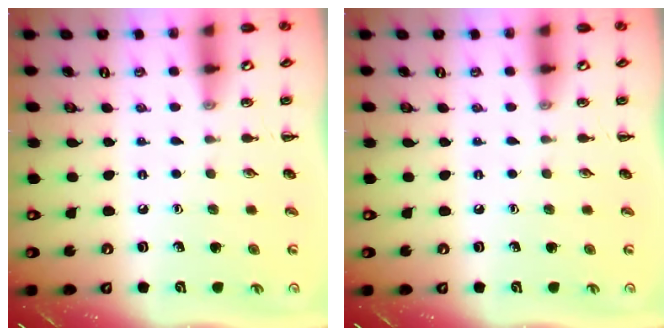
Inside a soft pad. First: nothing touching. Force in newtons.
{"total": 0.0}